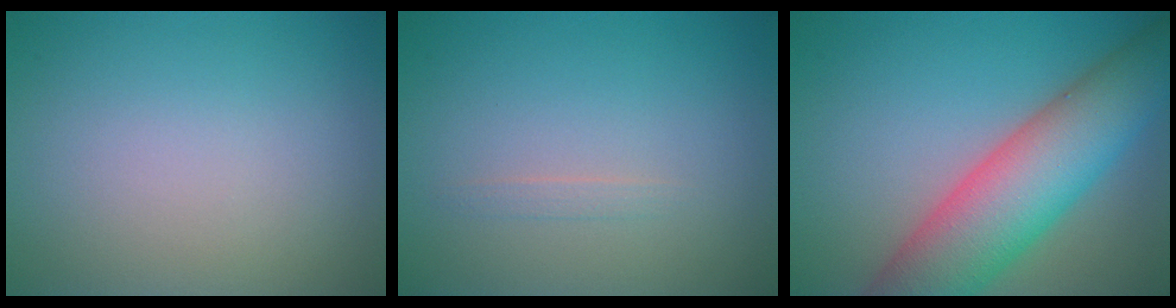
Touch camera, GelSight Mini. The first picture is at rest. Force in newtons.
{"total": 0.7, "press": 0.7, "slide": 0.1}
{"total": 10.3, "press": 10.3, "slide": 0.7}